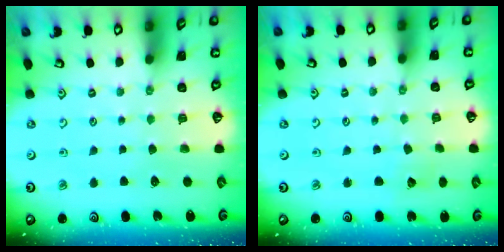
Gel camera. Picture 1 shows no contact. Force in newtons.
{"total": 3.1, "press": 3.0, "slide": 0.5}